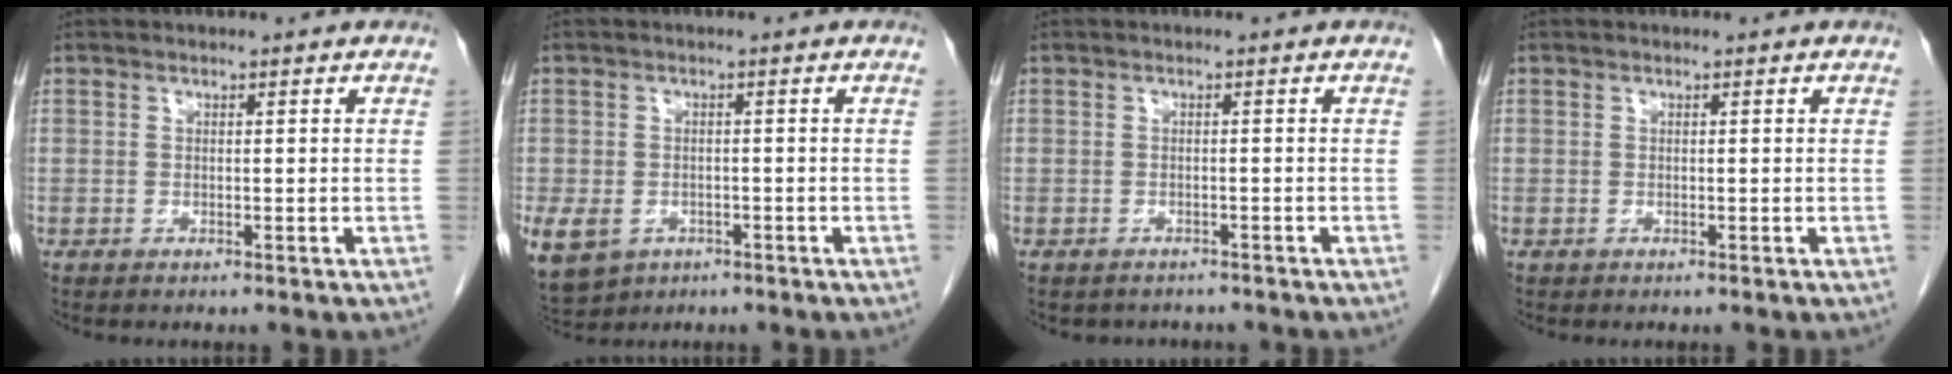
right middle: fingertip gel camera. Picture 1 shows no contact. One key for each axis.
{"total": 13.7, "fx": -5.8, "fy": 10.9, "fz": 5.8, "tx": -0.182, "ty": -0.007, "tz": -0.078}
{"total": 2.9, "fx": -2.6, "fy": 1.3, "fz": 0.2, "tx": -0.008, "ty": 0.000, "tz": -0.033}
{"total": 0.0}